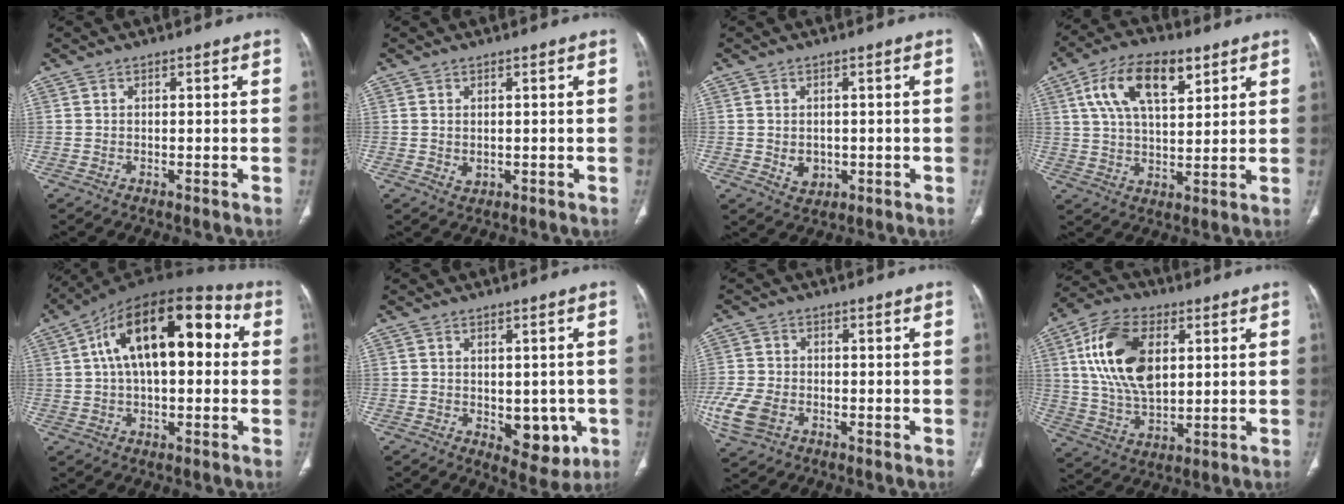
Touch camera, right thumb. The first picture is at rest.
{"total": 1.5, "force": [0.1, 1.2, 1.0], "torque": [-0.016, -0.003, 0.009]}
{"total": 3.6, "force": [-0.4, 2.9, 2.1], "torque": [-0.021, -0.002, 0.007]}
{"total": 14.4, "force": [6.4, 7.1, 10.8], "torque": [-0.176, -0.005, 0.114]}
{"total": 20.5, "force": [4.1, 10.3, 17.2], "torque": [-0.257, 0.041, 0.053]}
{"total": 7.7, "force": [-1.6, 4.7, 5.8], "torque": [-0.036, -0.009, -0.009]}
{"total": 8.8, "force": [-3.1, 6.2, 5.5], "torque": [-0.131, 0.002, -0.057]}
{"total": 17.1, "force": [4.3, 10.1, 13.1], "torque": [-0.233, -0.003, 0.082]}